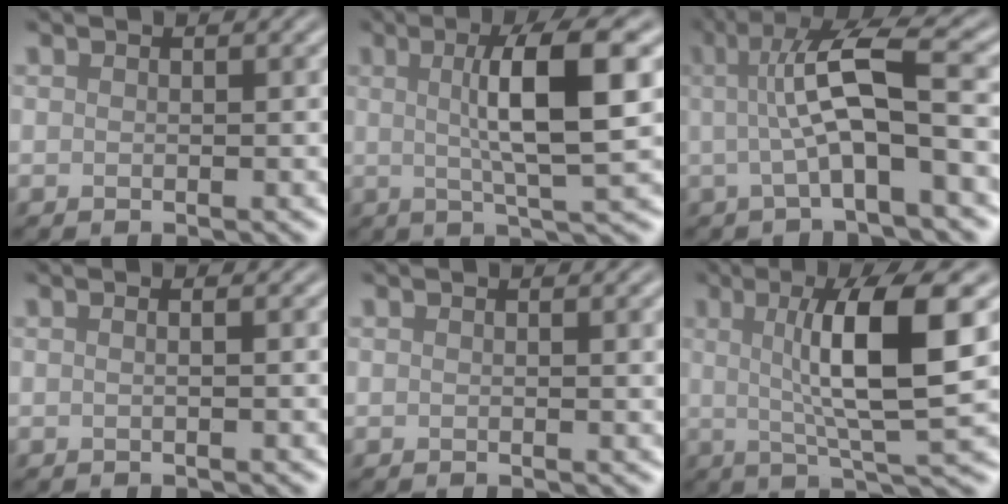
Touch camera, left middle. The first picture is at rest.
{"total": 7.9, "force": [1.4, 1.6, 7.6], "torque": [-0.106, 0.011, 0.020]}
{"total": 7.3, "force": [0.5, 1.7, 7.1], "torque": [-0.116, 0.012, 0.003]}
{"total": 1.5, "force": [0.3, 0.7, 1.2], "torque": [-0.004, -0.005, -0.013]}
{"total": 1.5, "force": [0.4, 0.4, 1.4], "torque": [-0.013, 0.004, 0.004]}
{"total": 8.8, "force": [1.6, 1.7, 8.5], "torque": [-0.119, -0.001, 0.028]}